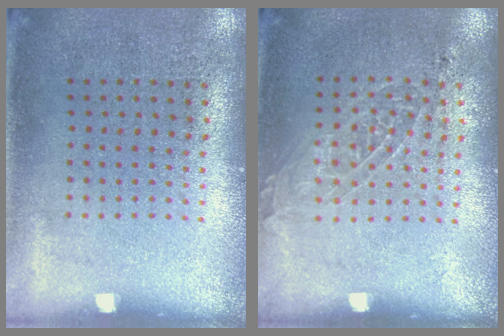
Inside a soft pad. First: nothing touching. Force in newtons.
{"total": 1.1, "press": 1.0, "slide": 0.3}